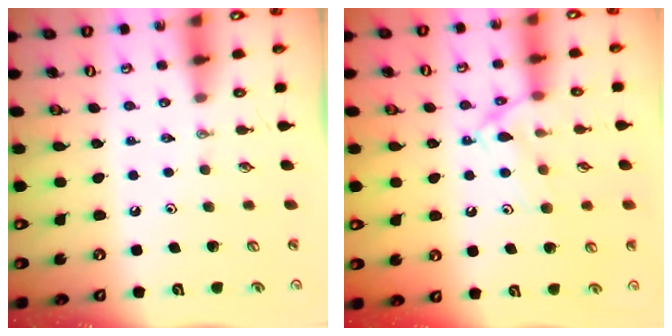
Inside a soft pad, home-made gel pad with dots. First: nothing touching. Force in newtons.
{"total": 13.2, "press": 13.1, "slide": 0.9}